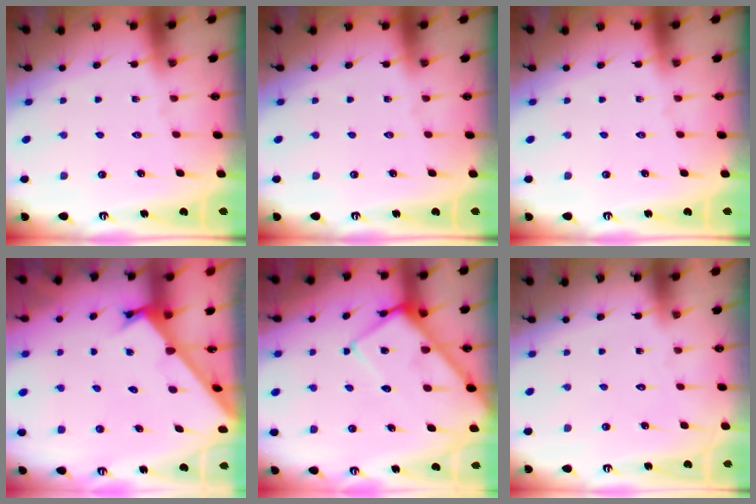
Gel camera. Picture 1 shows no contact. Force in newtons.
{"total": 0.0}
{"total": 0.0}
{"total": 3.7, "press": 3.7, "slide": 0.1}
{"total": 11.4, "press": 11.3, "slide": 1.1}
{"total": 1.5, "press": 1.5, "slide": 0.0}